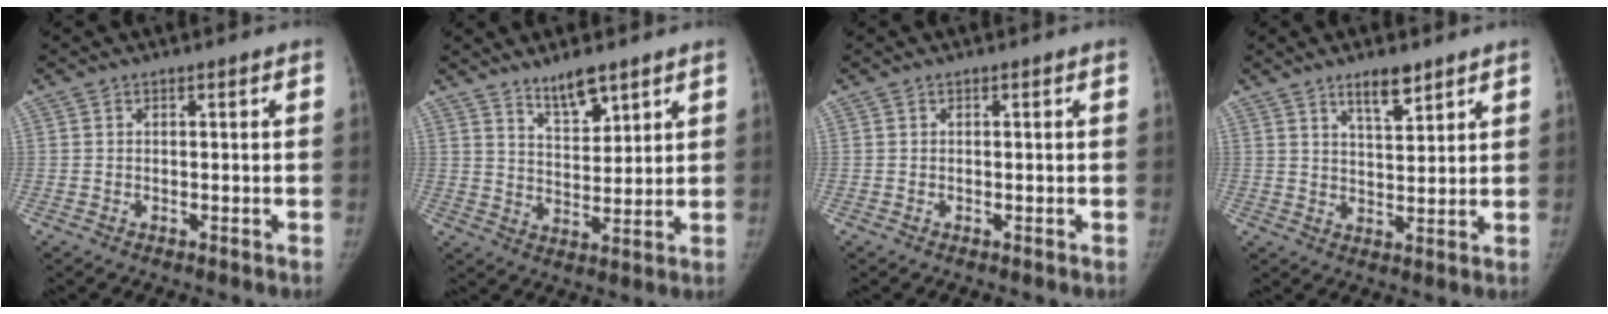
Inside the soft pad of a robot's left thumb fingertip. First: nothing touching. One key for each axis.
{"total": 6.9, "fx": 5.3, "fy": 2.3, "fz": 3.9, "tx": -0.049, "ty": -0.042, "tz": 0.094}
{"total": 0.0}
{"total": 5.9, "fx": 4.2, "fy": 1.8, "fz": 3.7, "tx": -0.047, "ty": -0.031, "tz": 0.073}